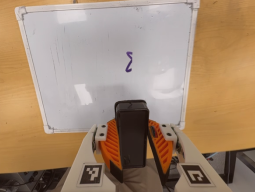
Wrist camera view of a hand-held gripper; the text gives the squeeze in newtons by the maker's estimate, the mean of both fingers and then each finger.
{"total": 8.6, "left": 9.0, "right": 8.1}